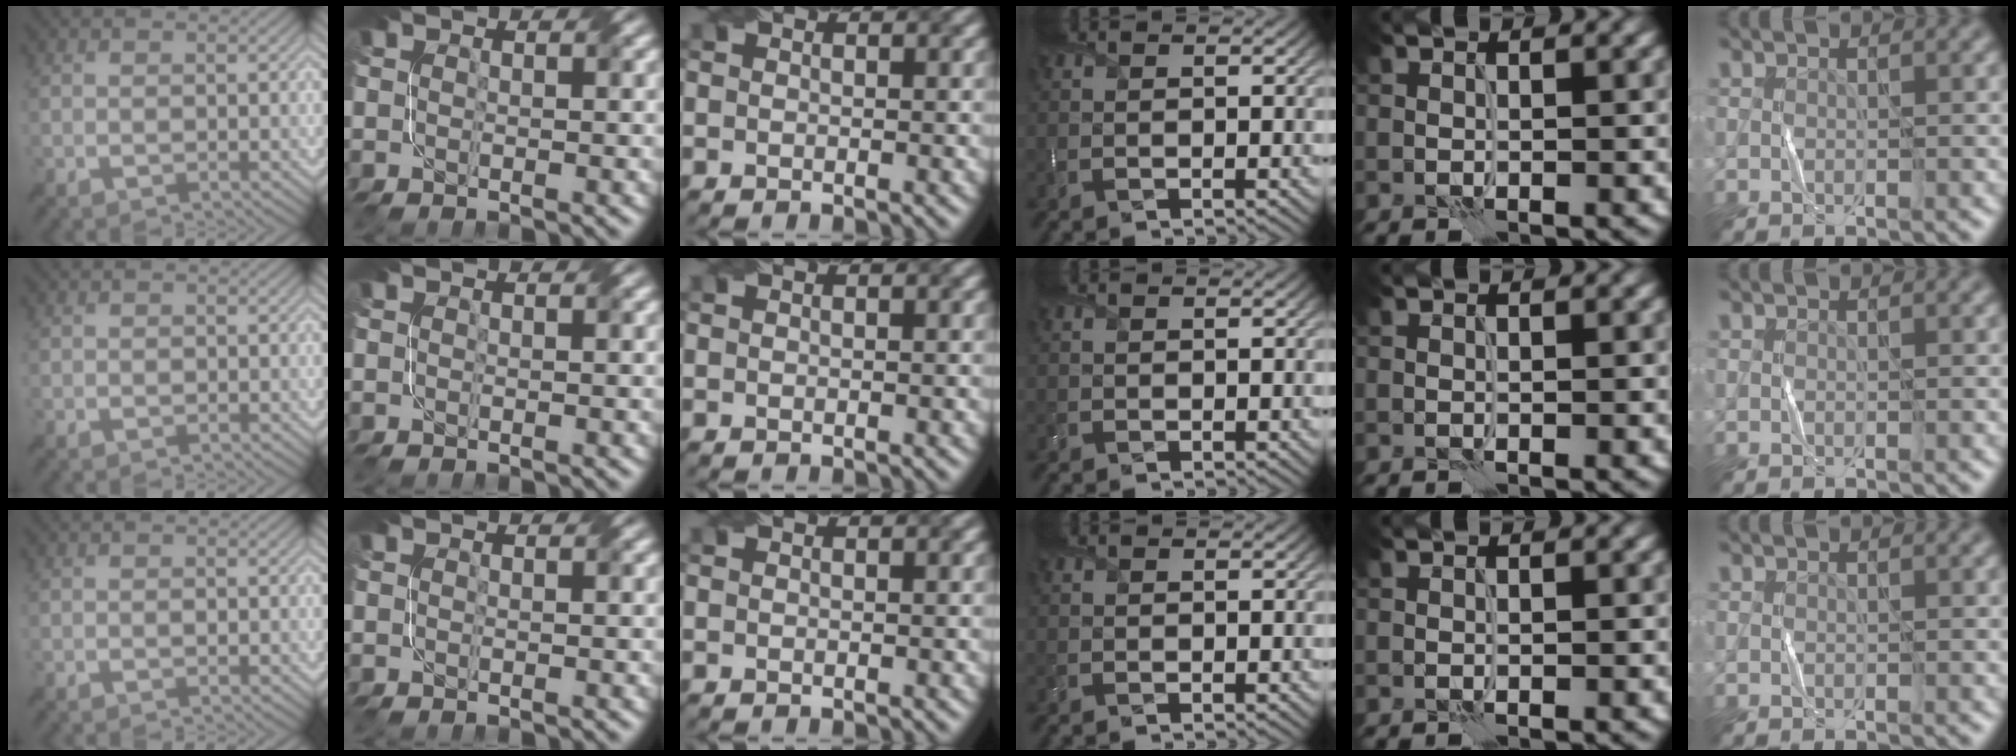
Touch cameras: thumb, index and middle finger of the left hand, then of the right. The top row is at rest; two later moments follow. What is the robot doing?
{"motion": "fold", "object": "bubble wrap"}